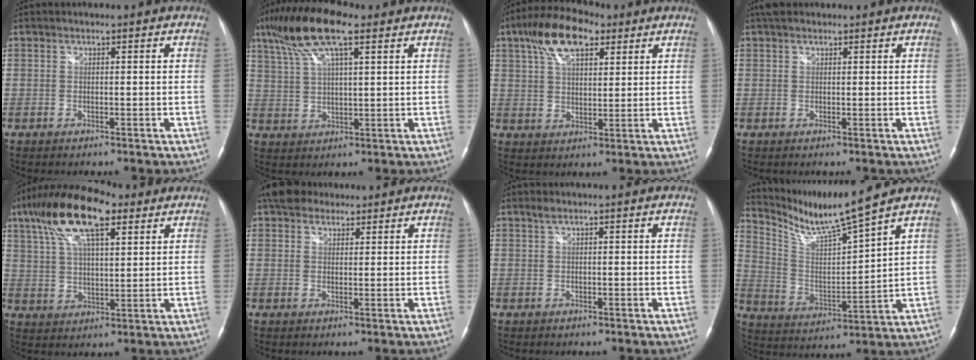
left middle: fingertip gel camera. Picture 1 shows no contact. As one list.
[{"total": 12.0, "force": [7.2, 2.9, 9.2], "torque": [-0.184, 0.030, 0.131]}, {"total": 10.4, "force": [5.6, 4.5, 7.6], "torque": [-0.146, 0.030, 0.101]}, {"total": 2.8, "force": [2.1, 1.4, 1.1], "torque": [-0.021, 0.023, 0.034]}, {"total": 15.4, "force": [8.5, 5.0, 11.8], "torque": [-0.236, 0.039, 0.156]}, {"total": 5.6, "force": [4.3, 3.0, 1.8], "torque": [-0.034, 0.029, 0.078]}, {"total": 0.8, "force": [0.5, 0.2, 0.5], "torque": [-0.011, 0.012, 0.011]}, {"total": 10.8, "force": [9.7, -1.8, 4.5], "torque": [-0.094, -0.010, 0.190]}]